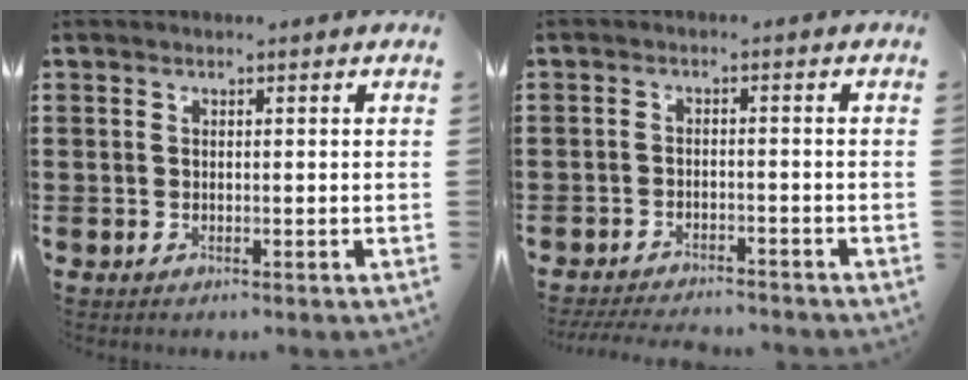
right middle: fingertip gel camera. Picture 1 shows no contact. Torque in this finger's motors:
{"motor_torque": [0.17, -0.17, 0.03, 0.08]}